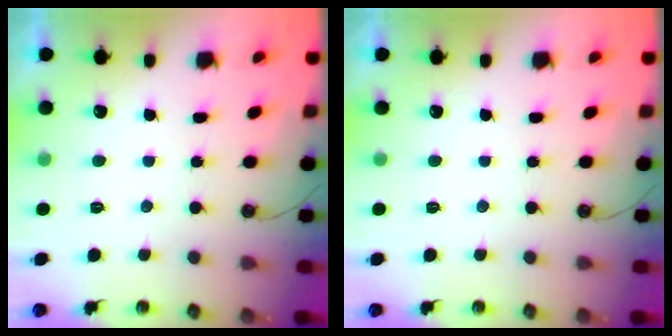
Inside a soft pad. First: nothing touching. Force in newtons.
{"total": 0.0}